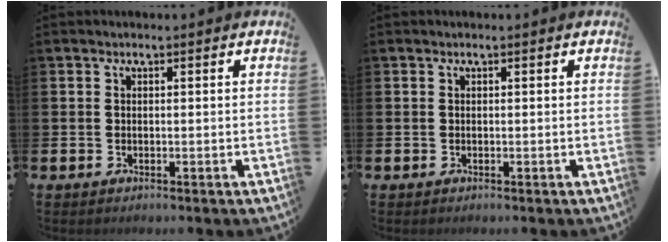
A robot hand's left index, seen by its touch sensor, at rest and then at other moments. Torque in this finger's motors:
{"motor_torque": [-0.01, -0.01, 0.00, -0.04]}